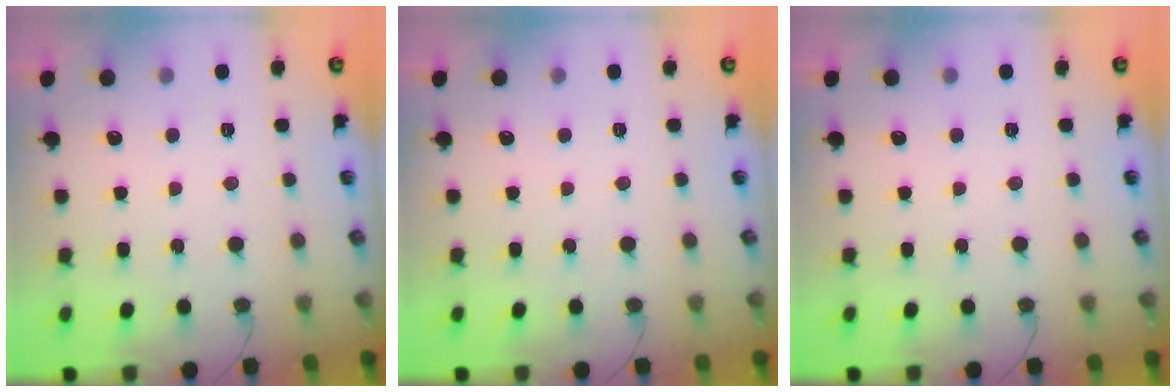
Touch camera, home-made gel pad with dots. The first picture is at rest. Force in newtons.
{"total": 0.0}
{"total": 0.0}